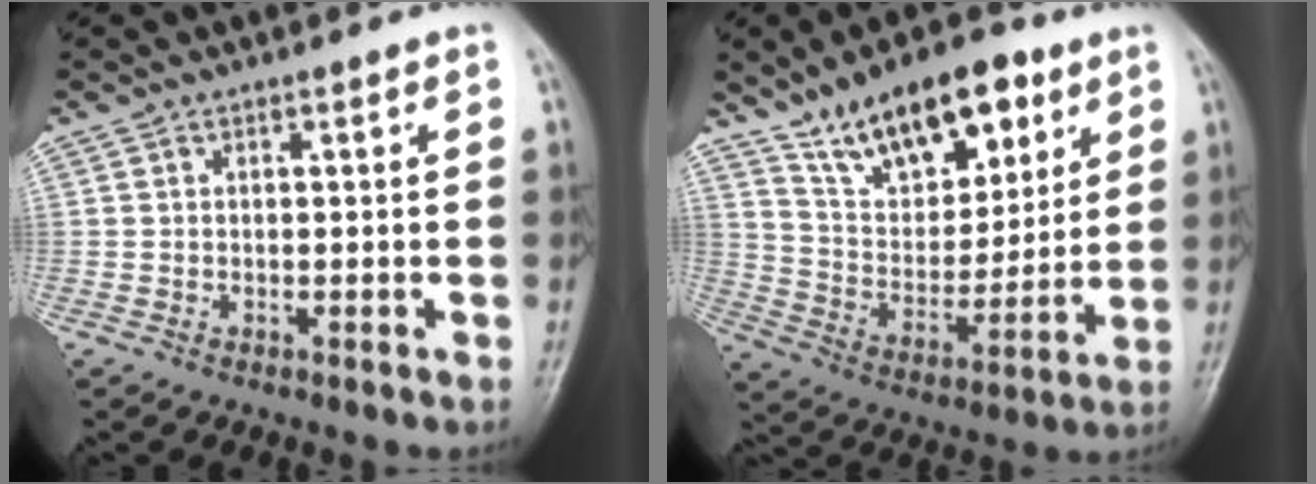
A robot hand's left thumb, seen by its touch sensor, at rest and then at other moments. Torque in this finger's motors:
{"motor_torque": [0.94, 0.82, 1.27, -1.50, 0.25]}